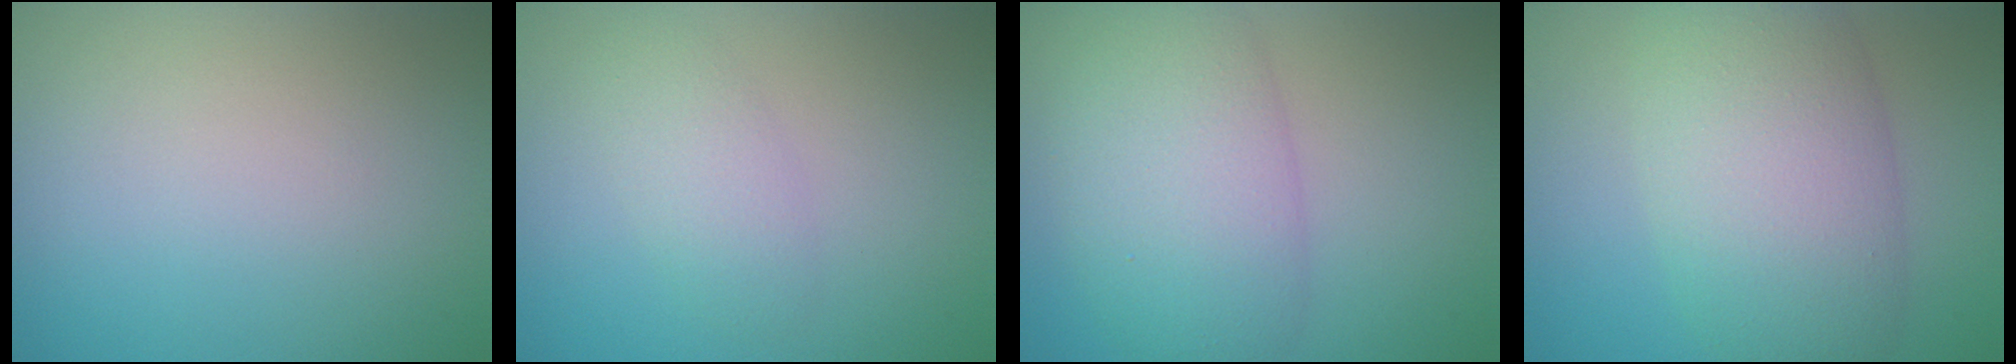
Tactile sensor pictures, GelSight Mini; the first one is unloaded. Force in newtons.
{"total": 2.2, "press": 2.2, "slide": 0.0}
{"total": 7.9, "press": 7.9, "slide": 0.3}
{"total": 9.4, "press": 9.4, "slide": 0.2}